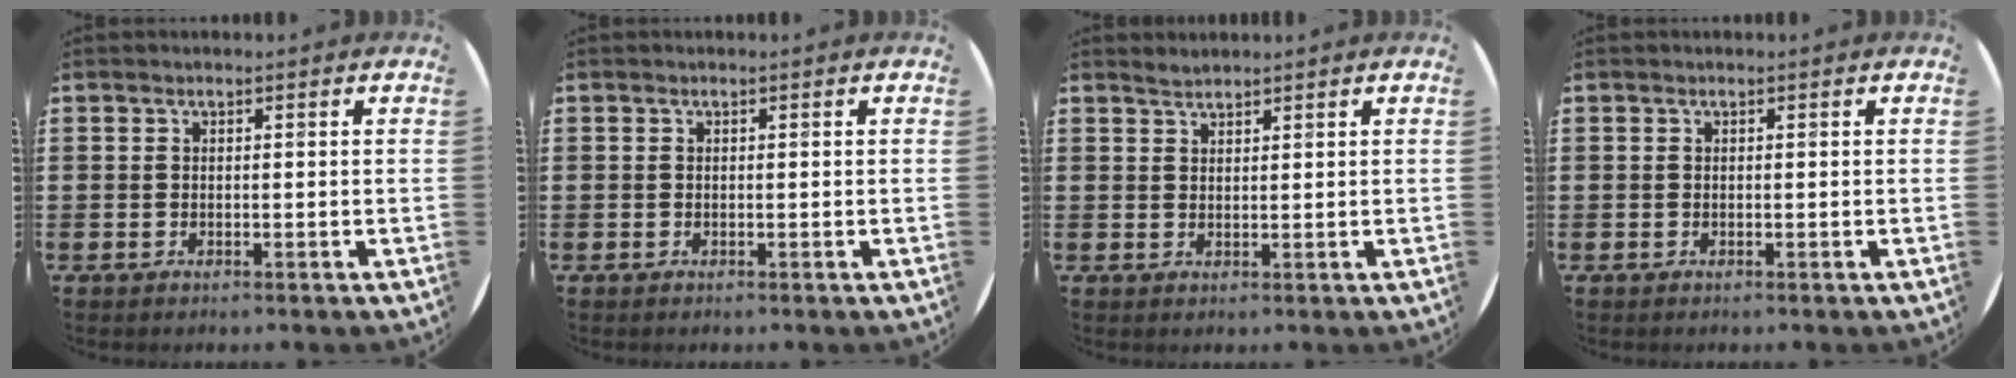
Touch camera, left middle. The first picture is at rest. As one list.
[{"total": 0.0}, {"total": 1.4, "force": [1.4, 0.1, 0.1], "torque": [-0.002, 0.002, 0.027]}, {"total": 0.0}]